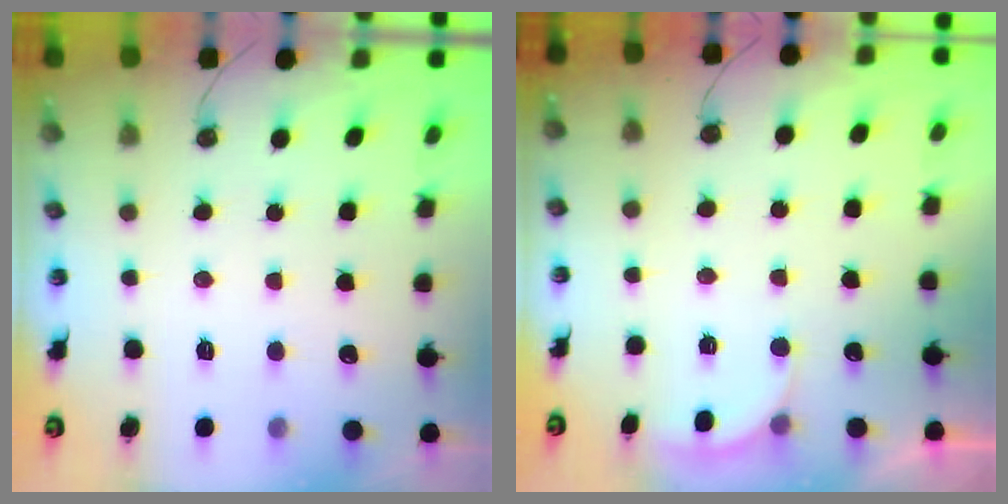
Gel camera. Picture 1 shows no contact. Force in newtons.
{"total": 2.1, "press": 2.0, "slide": 0.6}